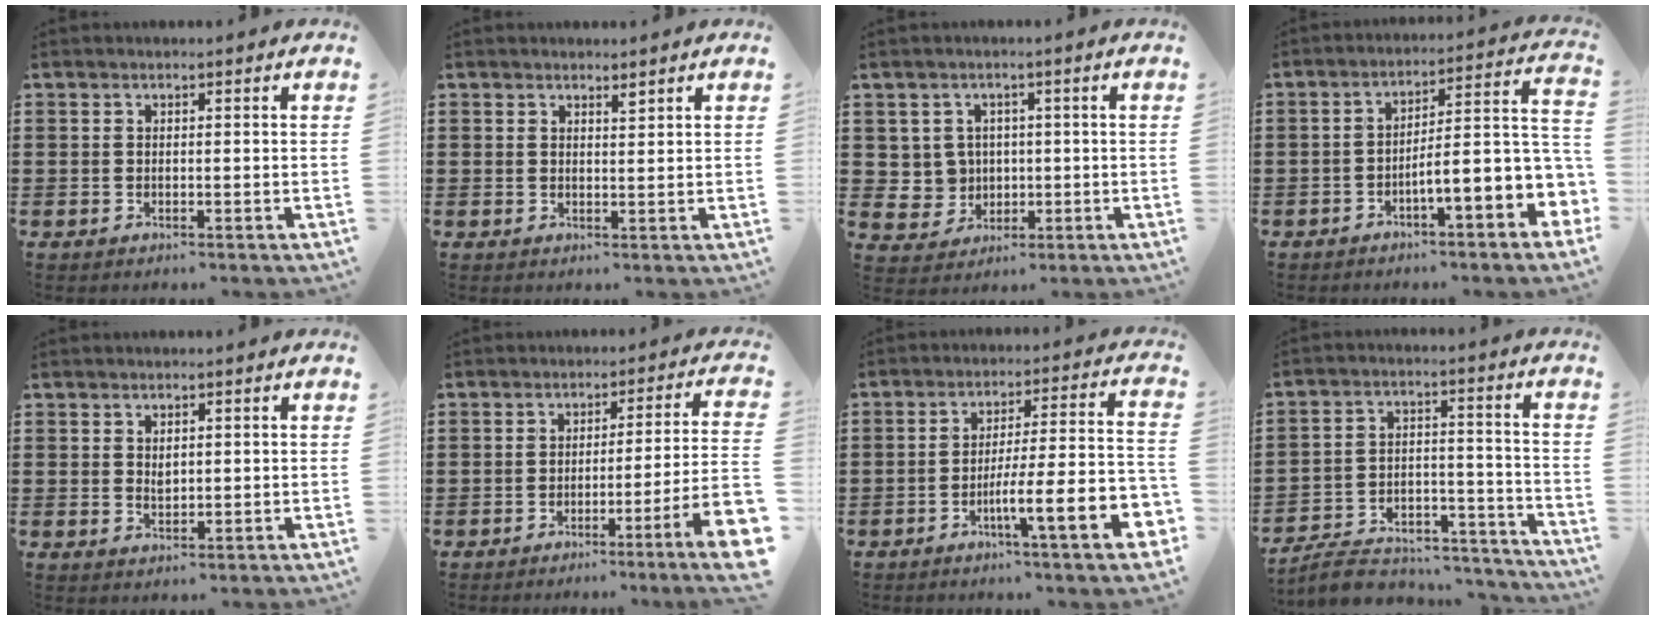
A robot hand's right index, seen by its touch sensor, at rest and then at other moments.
{"total": 1.3, "force": [1.2, 0.2, 0.4], "torque": [0.000, -0.004, 0.021]}
{"total": 3.9, "force": [0.6, 3.7, 0.7], "torque": [-0.033, 0.012, 0.011]}
{"total": 7.1, "force": [-3.2, 0.7, 6.3], "torque": [-0.101, -0.030, -0.065]}
{"total": 1.3, "force": [0.6, 0.7, 0.9], "torque": [-0.018, 0.003, 0.012]}
{"total": 5.7, "force": [-2.9, -0.5, 4.9], "torque": [-0.086, -0.028, -0.060]}
{"total": 10.9, "force": [-4.9, 0.9, 9.7], "torque": [-0.161, -0.012, -0.088]}
{"total": 7.3, "force": [-6.6, 2.3, 2.1], "torque": [-0.040, 0.017, -0.126]}